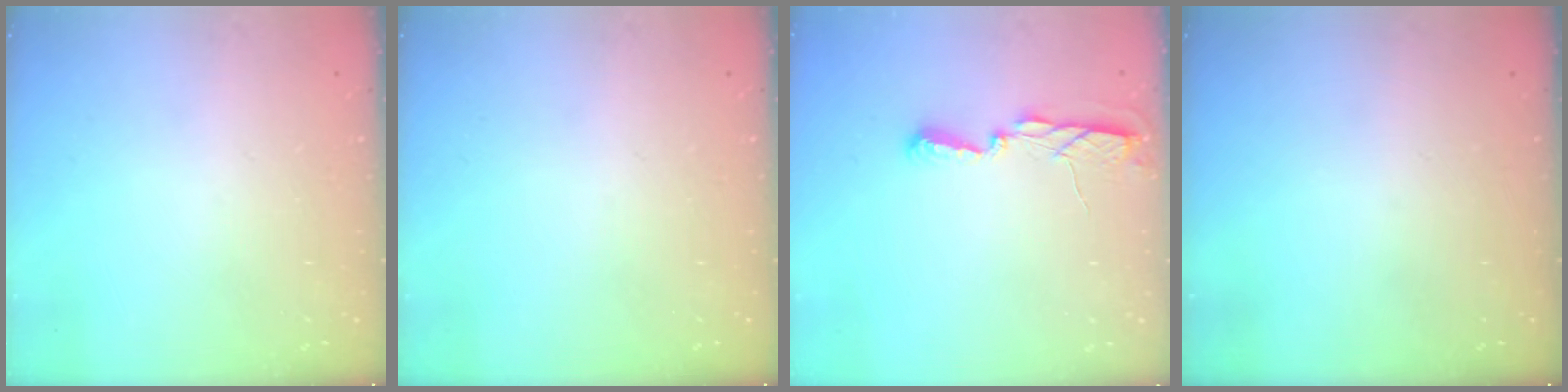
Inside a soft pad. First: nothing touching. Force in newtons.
{"total": 0.0}
{"total": 5.5, "press": 5.5, "slide": 0.6}
{"total": 0.0}